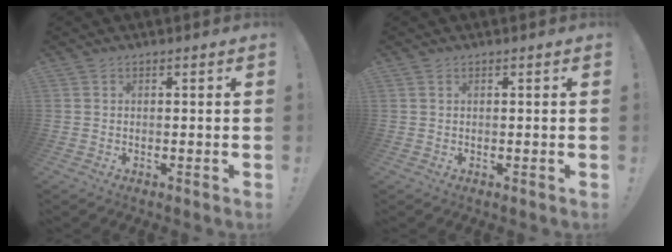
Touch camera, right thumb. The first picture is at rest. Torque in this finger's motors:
{"motor_torque": [0.02, -0.01, 0.05, -0.12, -0.04]}